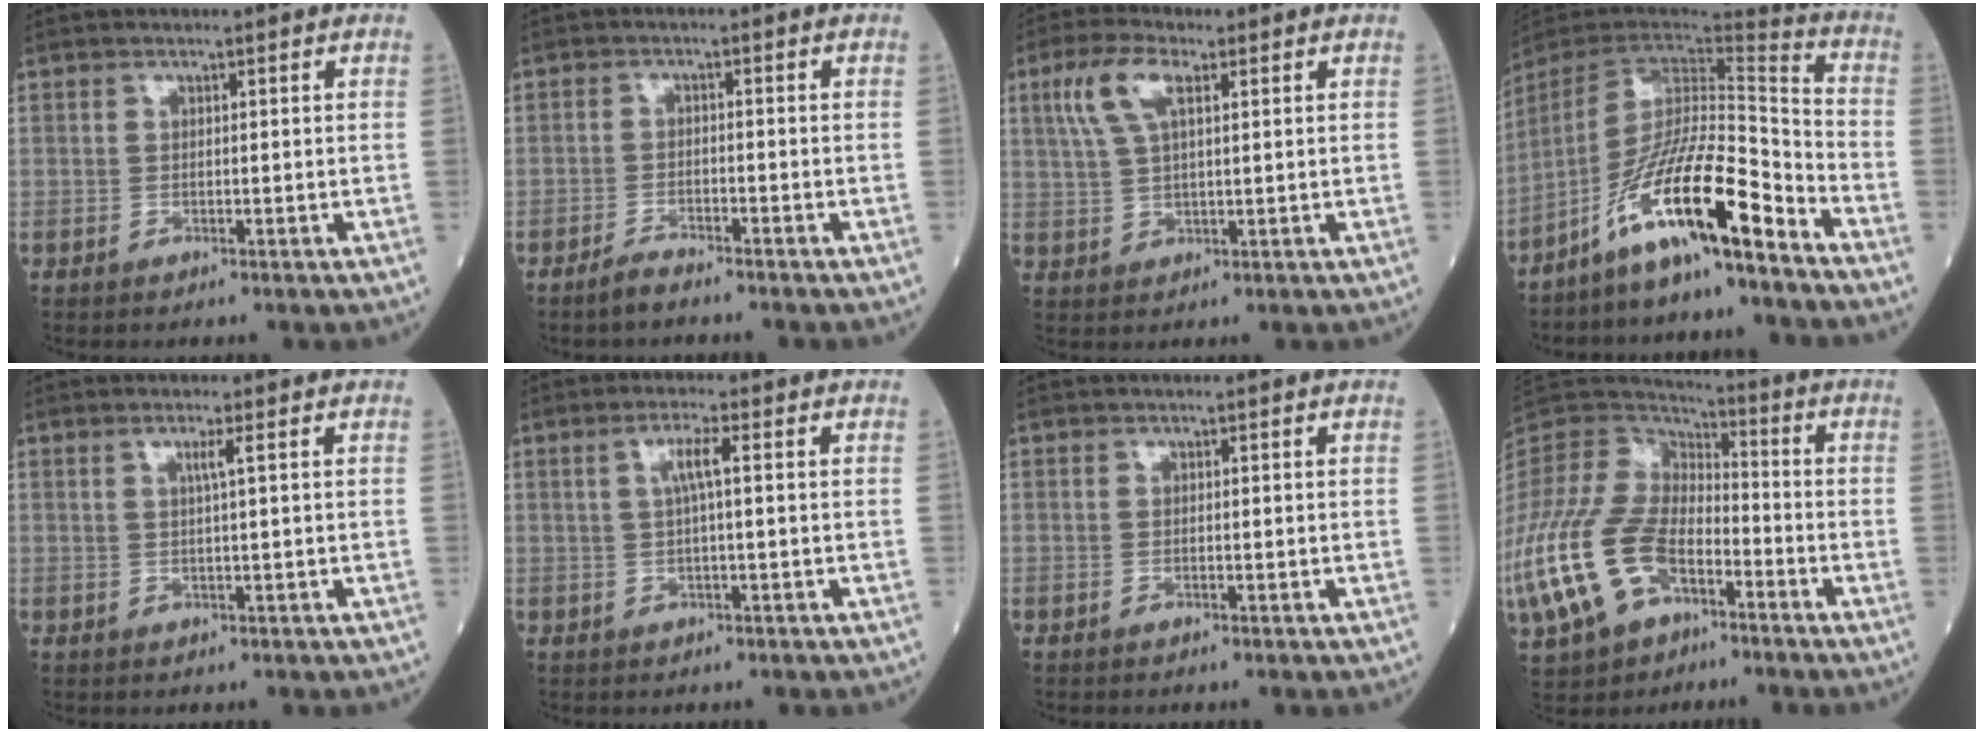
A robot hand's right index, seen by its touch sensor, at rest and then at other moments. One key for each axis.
{"total": 2.5, "fx": -2.3, "fy": 0.2, "fz": 1.0, "tx": -0.025, "ty": -0.004, "tz": -0.044}
{"total": 6.8, "fx": 2.9, "fy": 2.3, "fz": 5.6, "tx": -0.127, "ty": 0.018, "tz": 0.060}
{"total": 15.0, "fx": -9.9, "fy": 1.1, "fz": 11.2, "tx": -0.202, "ty": 0.001, "tz": -0.181}
{"total": 1.6, "fx": 0.6, "fy": -0.5, "fz": 1.4, "tx": -0.029, "ty": -0.003, "tz": 0.011}
{"total": 3.3, "fx": 0.7, "fy": 0.0, "fz": 3.2, "tx": -0.064, "ty": 0.006, "tz": 0.013}
{"total": 0.0}
{"total": 21.4, "fx": -9.7, "fy": 12.2, "fz": 14.7, "tx": -0.369, "ty": -0.012, "tz": -0.180}